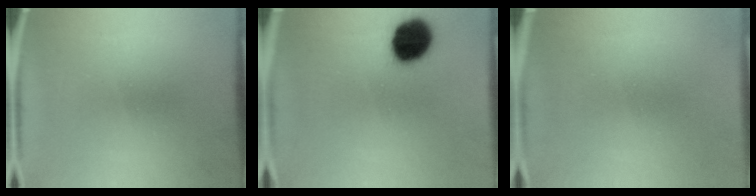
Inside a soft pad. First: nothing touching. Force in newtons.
{"total": 13.3}
{"total": 1.1}